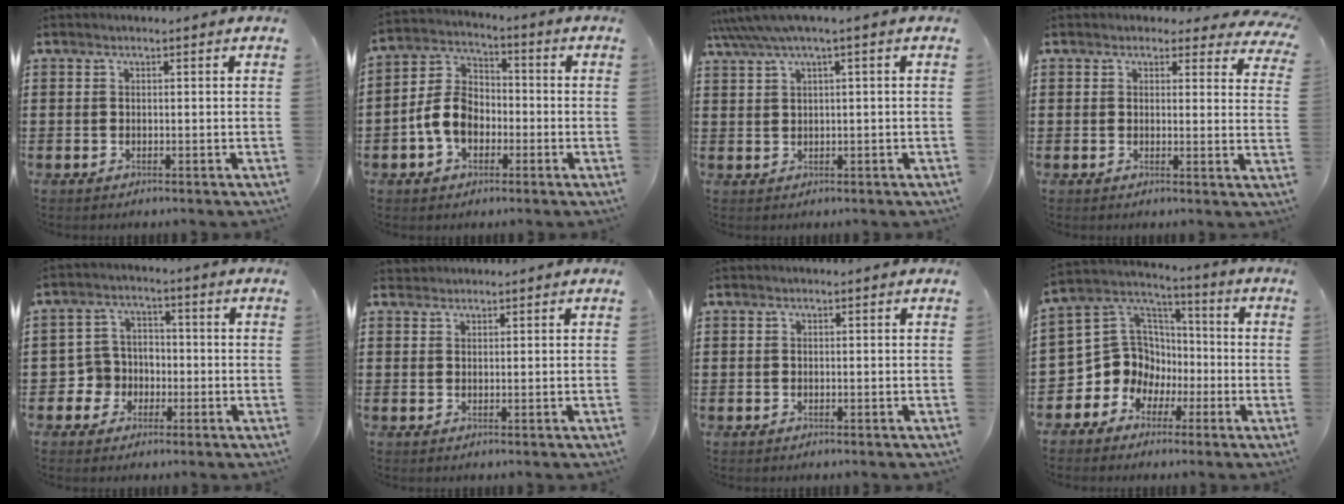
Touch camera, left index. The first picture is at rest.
{"total": 7.8, "force": [-2.5, 5.6, 4.8], "torque": [-0.123, 0.012, -0.055]}
{"total": 2.7, "force": [0.8, 0.0, 2.6], "torque": [-0.057, -0.005, 0.011]}
{"total": 2.6, "force": [2.2, 0.9, 0.9], "torque": [-0.019, -0.004, 0.039]}
{"total": 5.0, "force": [-1.8, 4.6, 0.9], "torque": [-0.041, 0.011, -0.039]}
{"total": 1.2, "force": [1.1, 0.4, 0.0], "torque": [-0.002, 0.001, 0.022]}
{"total": 0.0}
{"total": 10.6, "force": [-2.3, 10.0, 2.6], "torque": [-0.105, -0.008, -0.036]}